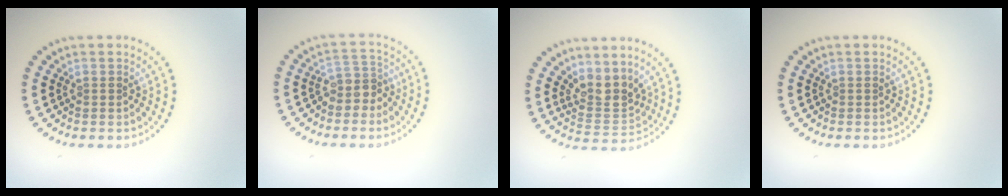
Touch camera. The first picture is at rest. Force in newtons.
{"total": 2.5, "press": 2.0, "slide": 1.5}
{"total": 3.2, "press": 2.5, "slide": 2.1}
{"total": 0.0}